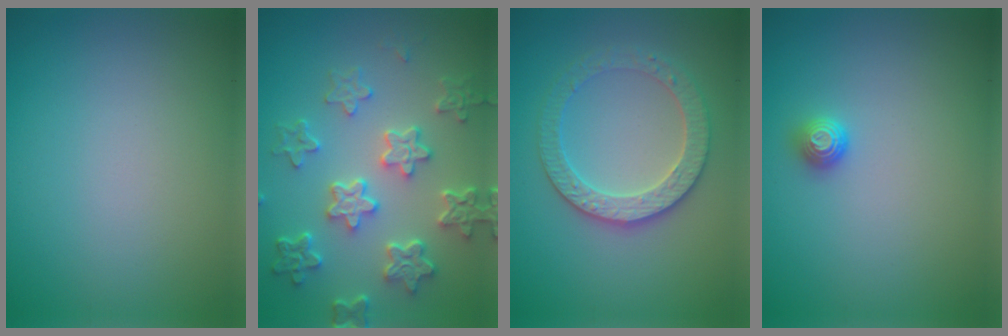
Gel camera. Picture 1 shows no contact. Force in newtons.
{"total": 5.9, "press": 4.5, "slide": 3.8}
{"total": 3.6, "press": 3.5, "slide": 0.9}
{"total": 1.2, "press": 1.1, "slide": 0.4}